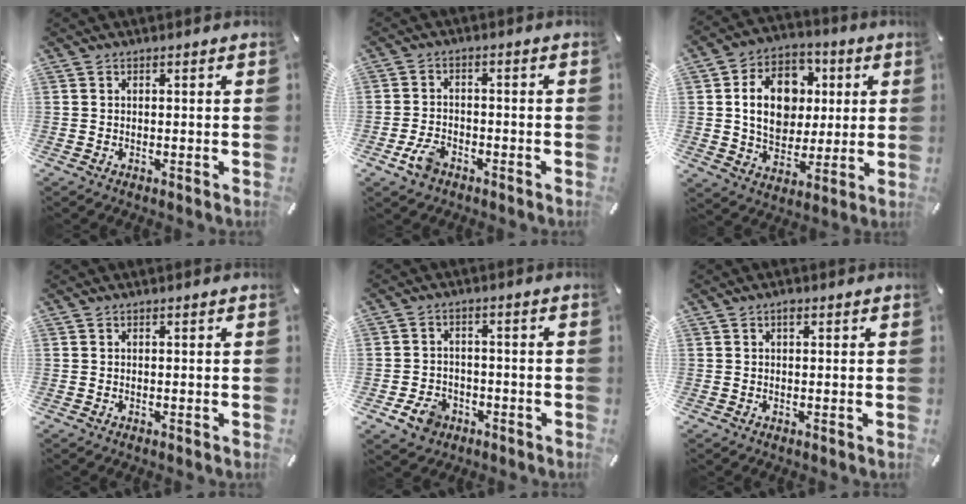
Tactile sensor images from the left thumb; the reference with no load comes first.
{"total": 5.3, "force": [-3.0, 3.2, 2.9], "torque": [-0.078, 0.007, -0.061]}
{"total": 15.1, "force": [2.1, 12.2, 8.5], "torque": [-0.146, 0.012, 0.042]}
{"total": 0.0}
{"total": 6.2, "force": [-3.0, 4.9, 2.4], "torque": [-0.048, 0.012, -0.057]}
{"total": 1.3, "force": [0.4, 0.7, 1.0], "torque": [-0.021, 0.005, 0.007]}